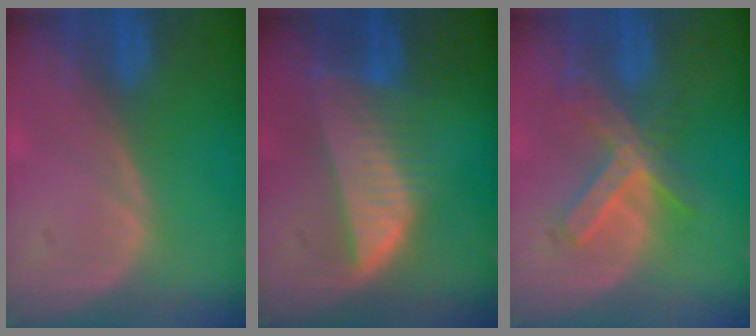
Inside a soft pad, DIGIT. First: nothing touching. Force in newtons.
{"total": 7.9, "press": 7.0, "slide": 3.7}
{"total": 6.6, "press": 5.8, "slide": 3.1}